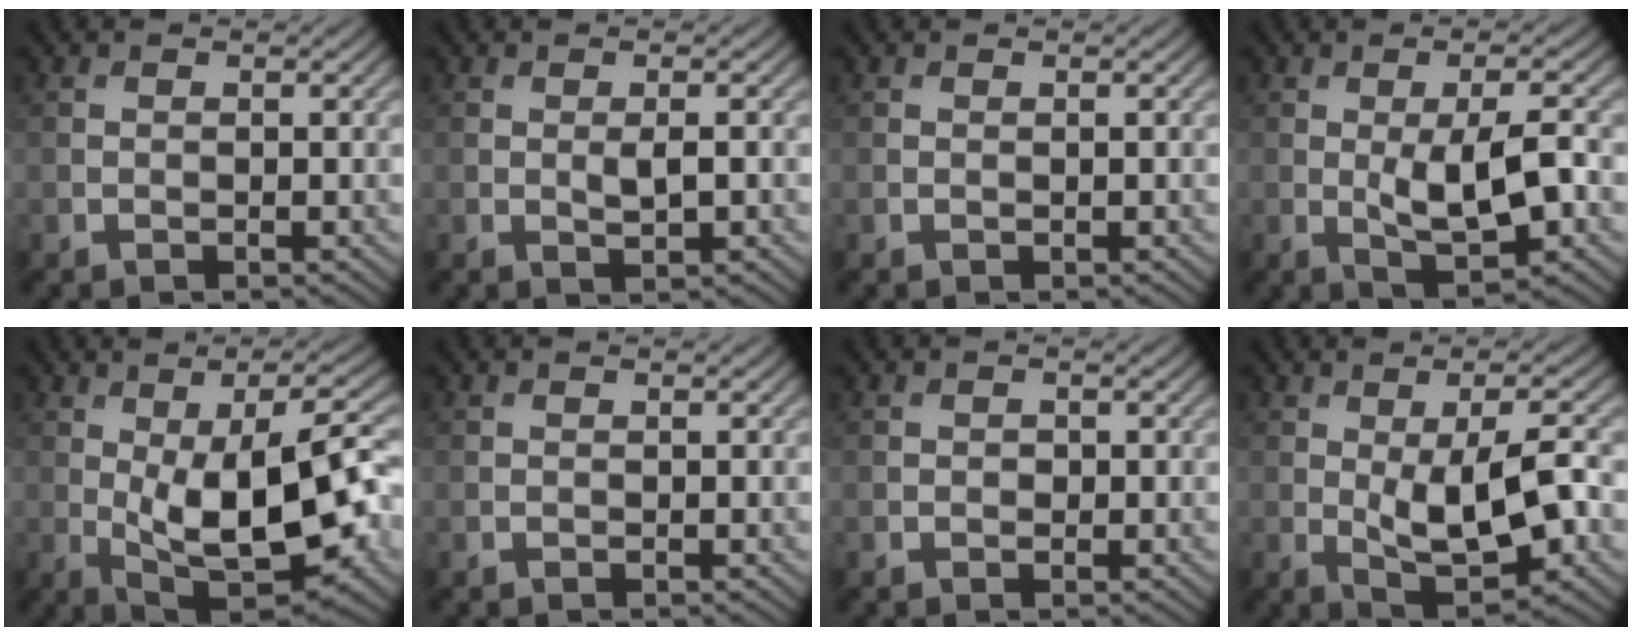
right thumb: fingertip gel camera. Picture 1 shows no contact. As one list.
[{"total": 1.9, "force": [0.1, 0.6, 1.8], "torque": [-0.038, -0.004, 0.002]}, {"total": 0.0}, {"total": 7.5, "force": [-0.6, 2.5, 7.0], "torque": [-0.122, -0.005, -0.007]}, {"total": 15.9, "force": [-1.5, 6.9, 14.3], "torque": [-0.229, -0.008, -0.011]}, {"total": 0.0}, {"total": 0.6, "force": [-0.1, 0.5, 0.3], "torque": [-0.001, -0.005, -0.004]}, {"total": 9.8, "force": [-0.8, 3.9, 9.0], "torque": [-0.161, -0.007, -0.009]}]